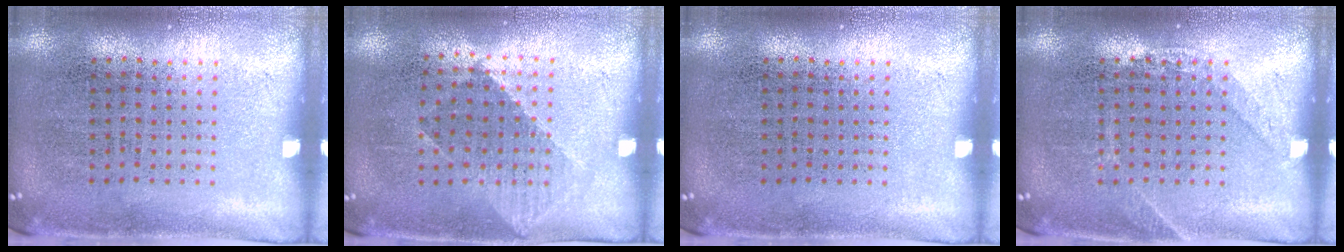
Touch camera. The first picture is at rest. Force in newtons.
{"total": 1.0, "press": 0.8, "slide": 0.5}
{"total": 0.0}
{"total": 1.2, "press": 1.2, "slide": 0.2}